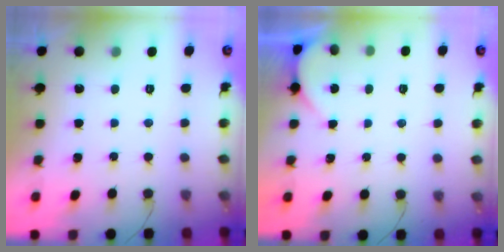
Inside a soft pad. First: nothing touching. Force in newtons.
{"total": 2.3, "press": 2.3, "slide": 0.2}